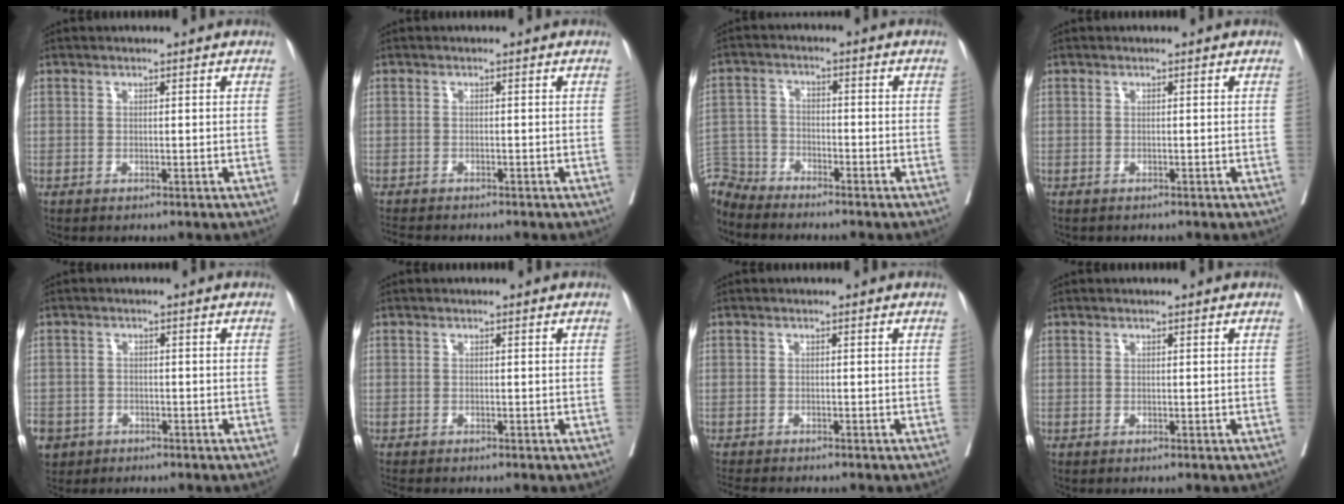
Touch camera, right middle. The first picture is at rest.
{"total": 4.5, "force": [-4.0, 0.9, 1.7], "torque": [-0.023, -0.009, -0.063]}
{"total": 5.9, "force": [-5.7, 1.0, -1.1], "torque": [0.022, 0.003, -0.115]}
{"total": 0.7, "force": [-0.7, 0.3, 0.1], "torque": [-0.008, 0.001, -0.012]}
{"total": 8.9, "force": [-4.6, 7.2, 2.6], "torque": [-0.082, -0.002, -0.076]}
{"total": 2.7, "force": [-2.4, 0.4, 1.1], "torque": [-0.017, -0.006, -0.036]}
{"total": 5.7, "force": [-5.1, 0.7, 2.4], "torque": [-0.030, -0.010, -0.080]}
{"total": 0.0}